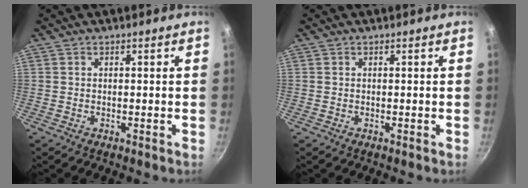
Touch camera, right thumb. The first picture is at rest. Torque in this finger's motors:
{"motor_torque": [-0.01, 0.01, 0.00, 0.00, 0.00]}